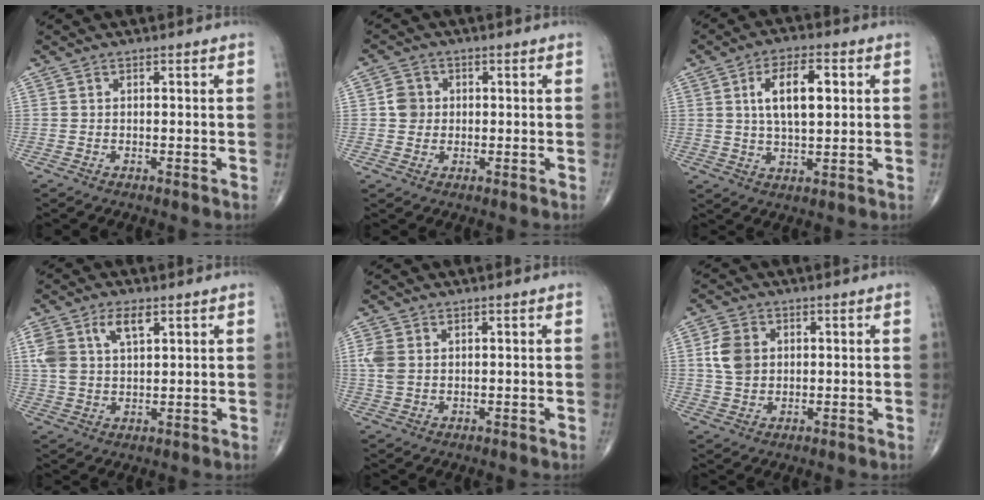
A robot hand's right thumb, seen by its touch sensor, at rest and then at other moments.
{"total": 3.8, "force": [0.2, 3.5, 1.4], "torque": [-0.009, 0.004, -0.002]}
{"total": 9.8, "force": [2.3, 4.5, 8.4], "torque": [-0.128, -0.003, 0.039]}
{"total": 8.3, "force": [3.7, 4.3, 6.1], "torque": [-0.125, -0.001, 0.074]}
{"total": 3.9, "force": [0.9, 2.8, 2.7], "torque": [-0.069, 0.003, 0.021]}
{"total": 6.5, "force": [1.2, 5.1, 3.8], "torque": [-0.063, -0.001, 0.022]}